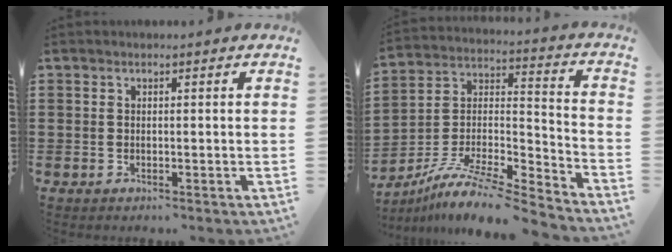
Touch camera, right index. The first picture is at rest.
{"total": 9.5, "force": [-8.1, 1.5, 4.8], "torque": [-0.097, 0.005, -0.166]}